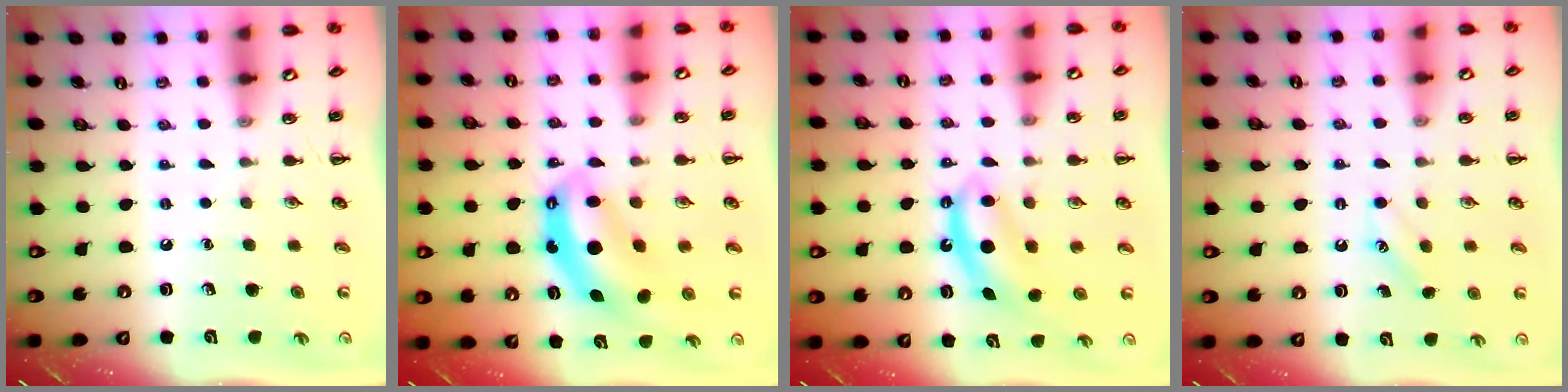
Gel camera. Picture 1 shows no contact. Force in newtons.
{"total": 8.3, "press": 8.0, "slide": 2.1}
{"total": 6.1, "press": 6.1, "slide": 0.7}
{"total": 3.0, "press": 2.9, "slide": 0.7}